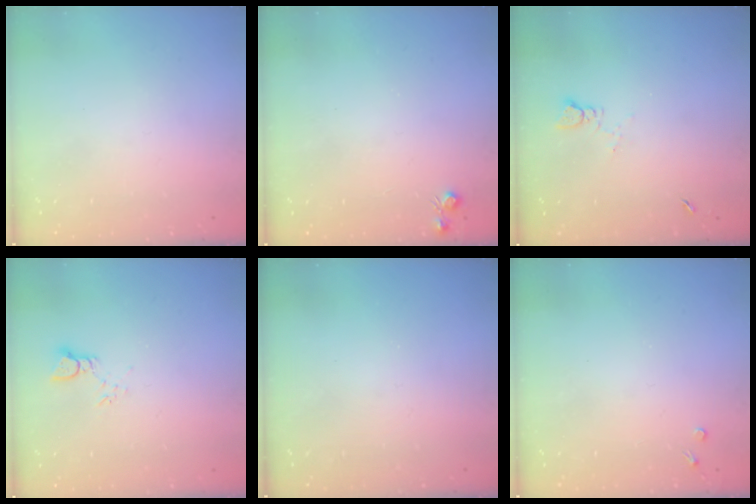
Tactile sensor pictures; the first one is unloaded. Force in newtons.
{"total": 4.7, "press": 4.7, "slide": 0.7}
{"total": 2.1, "press": 2.0, "slide": 0.3}
{"total": 2.2, "press": 2.2, "slide": 0.1}
{"total": 0.0}
{"total": 2.7, "press": 2.7, "slide": 0.4}